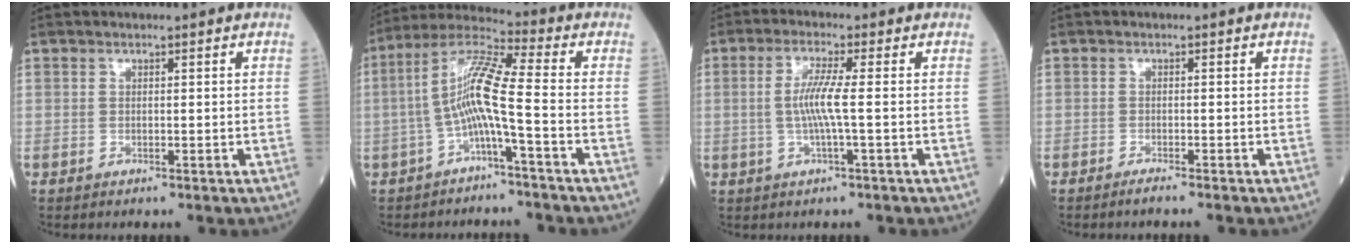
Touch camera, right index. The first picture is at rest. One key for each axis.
{"total": 9.1, "fx": -2.2, "fy": -0.1, "fz": 8.8, "tx": -0.178, "ty": 0.025, "tz": -0.048}
{"total": 5.0, "fx": -0.2, "fy": -0.4, "fz": 5.0, "tx": -0.103, "ty": 0.003, "tz": -0.004}
{"total": 1.5, "fx": -1.3, "fy": -0.3, "fz": 0.7, "tx": -0.016, "ty": 0.000, "tz": -0.020}